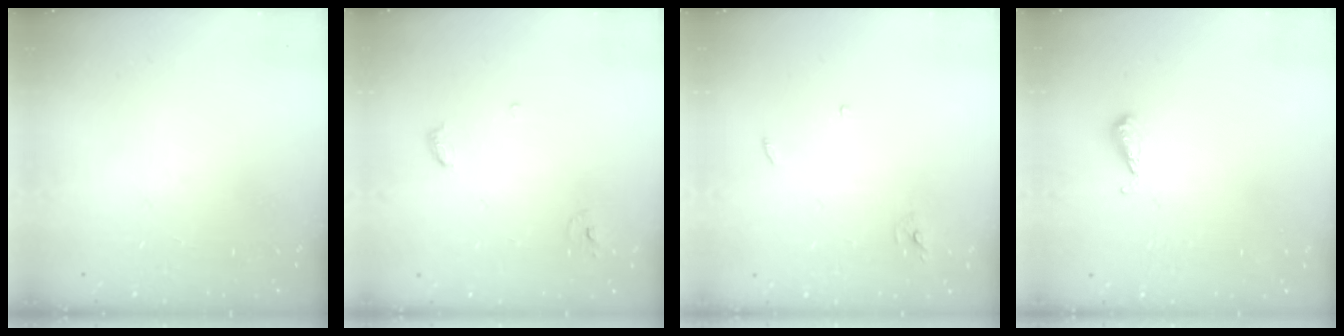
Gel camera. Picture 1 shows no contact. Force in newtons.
{"total": 3.8, "press": 3.8, "slide": 0.3}
{"total": 2.4, "press": 2.4, "slide": 0.1}
{"total": 4.9, "press": 4.9, "slide": 0.5}